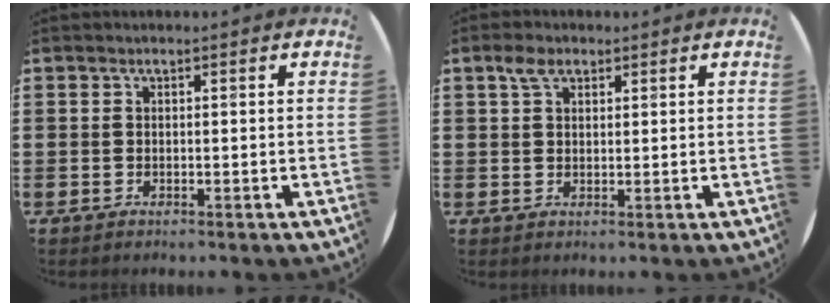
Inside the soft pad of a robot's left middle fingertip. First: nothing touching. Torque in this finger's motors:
{"motor_torque": [0.56, -0.65, 0.12, 0.02]}